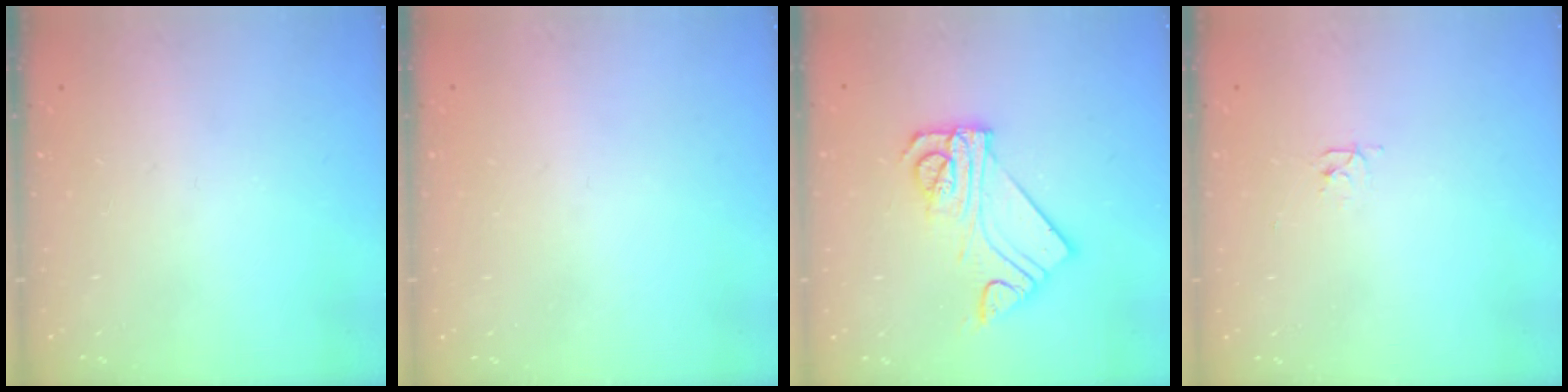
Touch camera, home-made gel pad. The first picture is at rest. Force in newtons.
{"total": 0.8, "press": 0.8, "slide": 0.1}
{"total": 12.0, "press": 11.9, "slide": 1.1}
{"total": 2.4, "press": 2.4, "slide": 0.3}